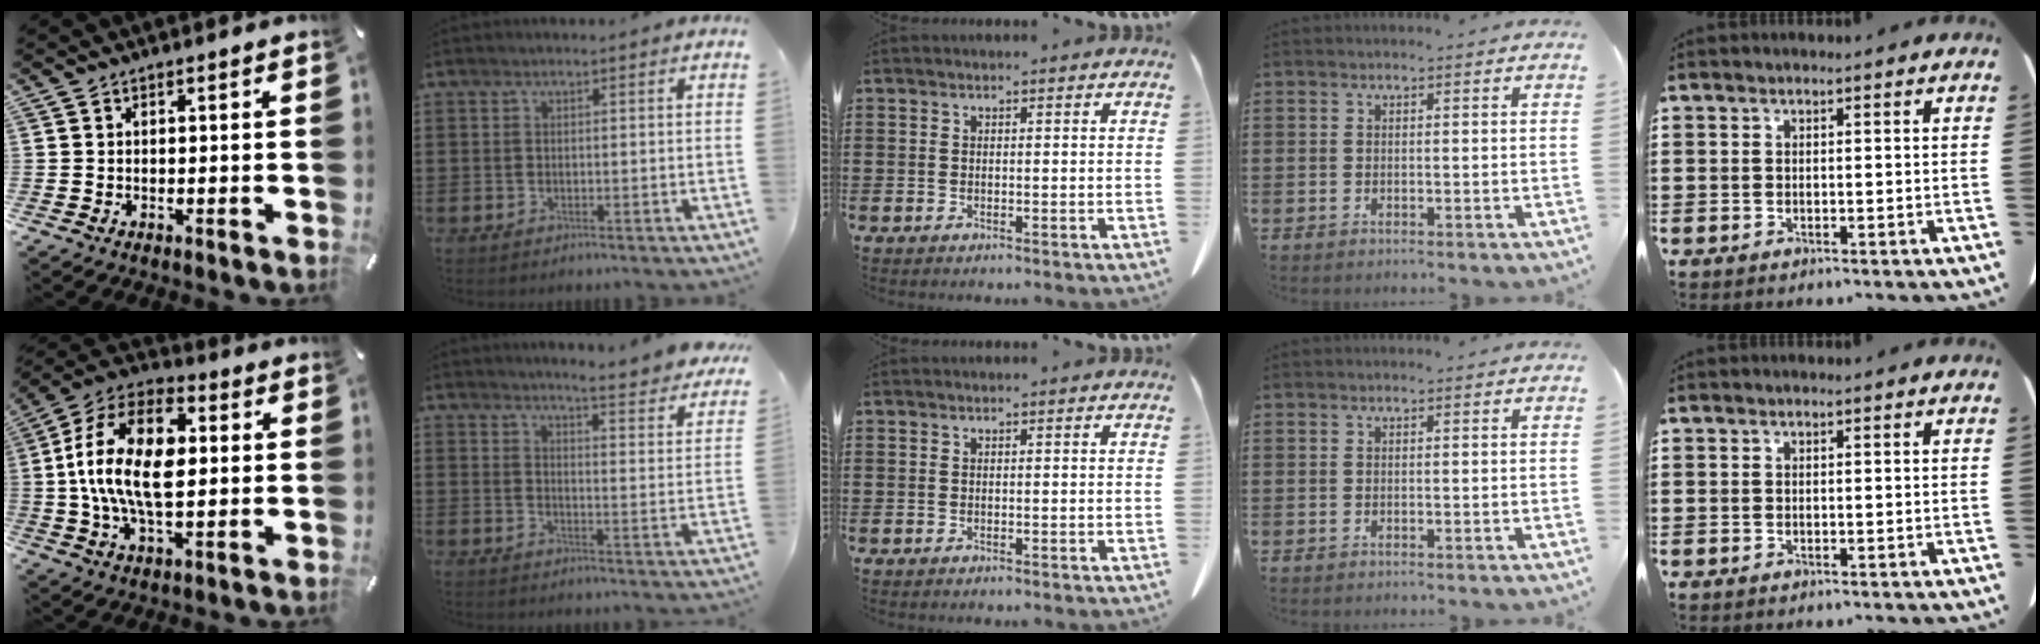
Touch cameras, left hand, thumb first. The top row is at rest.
{"thumb": {"total": 17.7, "force": [0.7, 10.2, 14.4], "torque": [-0.298, 0.009, 0.009]}, "index": {"total": 5.0, "force": [4.7, -0.8, 1.5], "torque": [-0.035, -0.042, 0.073]}}